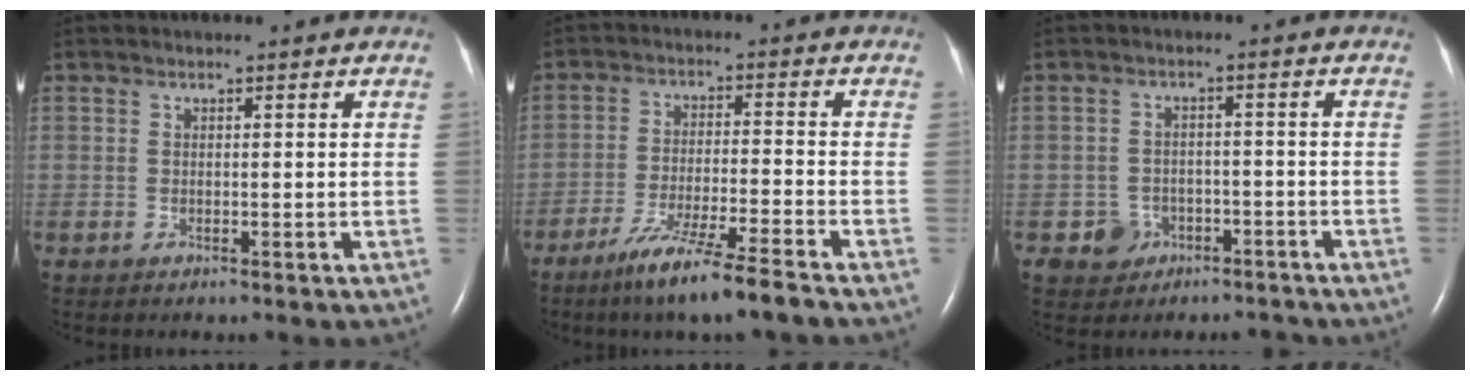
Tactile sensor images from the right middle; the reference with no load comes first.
{"total": 9.4, "force": [-7.0, -0.9, 6.2], "torque": [-0.112, -0.031, -0.126]}
{"total": 4.2, "force": [-2.6, 3.4, 0.3], "torque": [-0.005, 0.013, -0.033]}